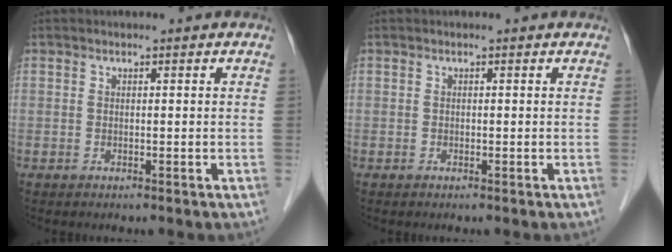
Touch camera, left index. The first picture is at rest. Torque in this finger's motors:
{"motor_torque": [-0.05, 0.12, -0.03, -0.01]}